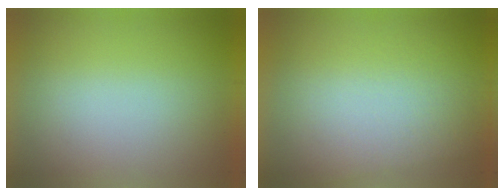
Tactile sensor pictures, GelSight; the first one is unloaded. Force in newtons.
{"total": 3.1}